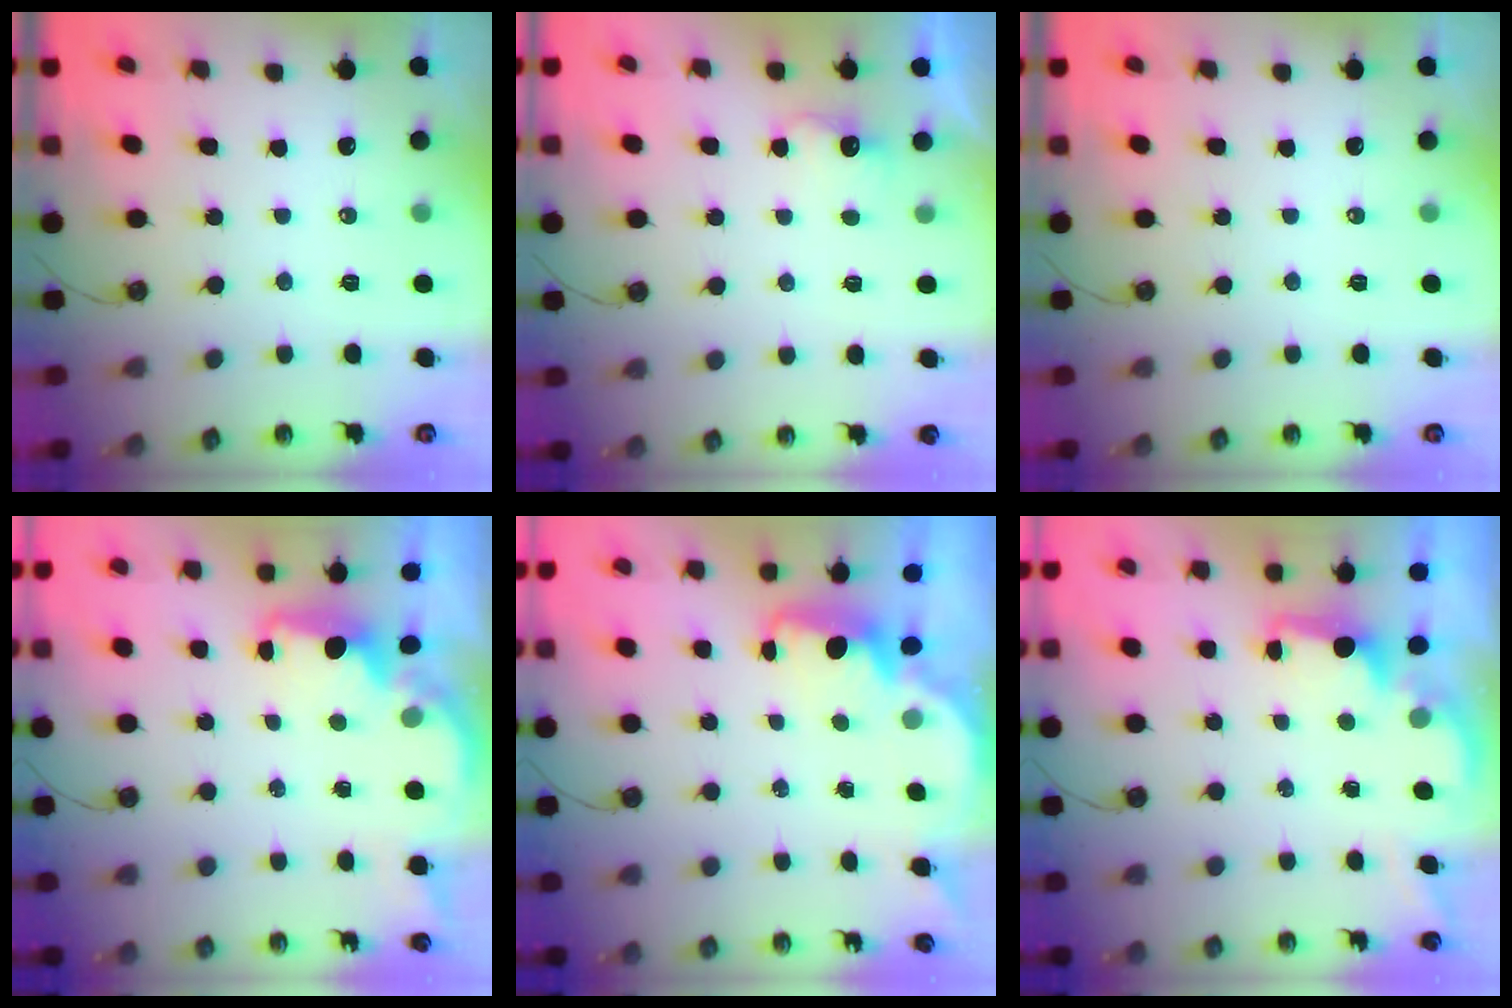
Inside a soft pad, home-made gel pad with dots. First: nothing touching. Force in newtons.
{"total": 2.8, "press": 2.7, "slide": 0.8}
{"total": 0.0}
{"total": 2.0, "press": 1.9, "slide": 0.8}
{"total": 2.4, "press": 2.3, "slide": 0.6}
{"total": 1.8, "press": 1.6, "slide": 0.7}